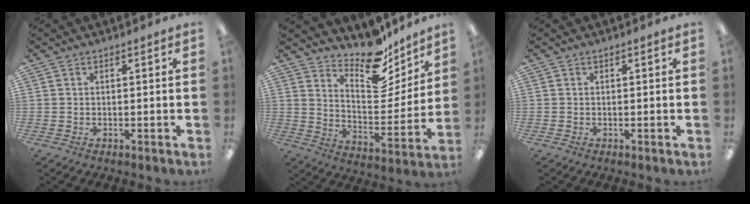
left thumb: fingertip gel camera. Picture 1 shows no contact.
{"total": 15.4, "force": [12.8, 6.2, 5.8], "torque": [-0.087, -0.109, 0.224]}
{"total": 0.0}